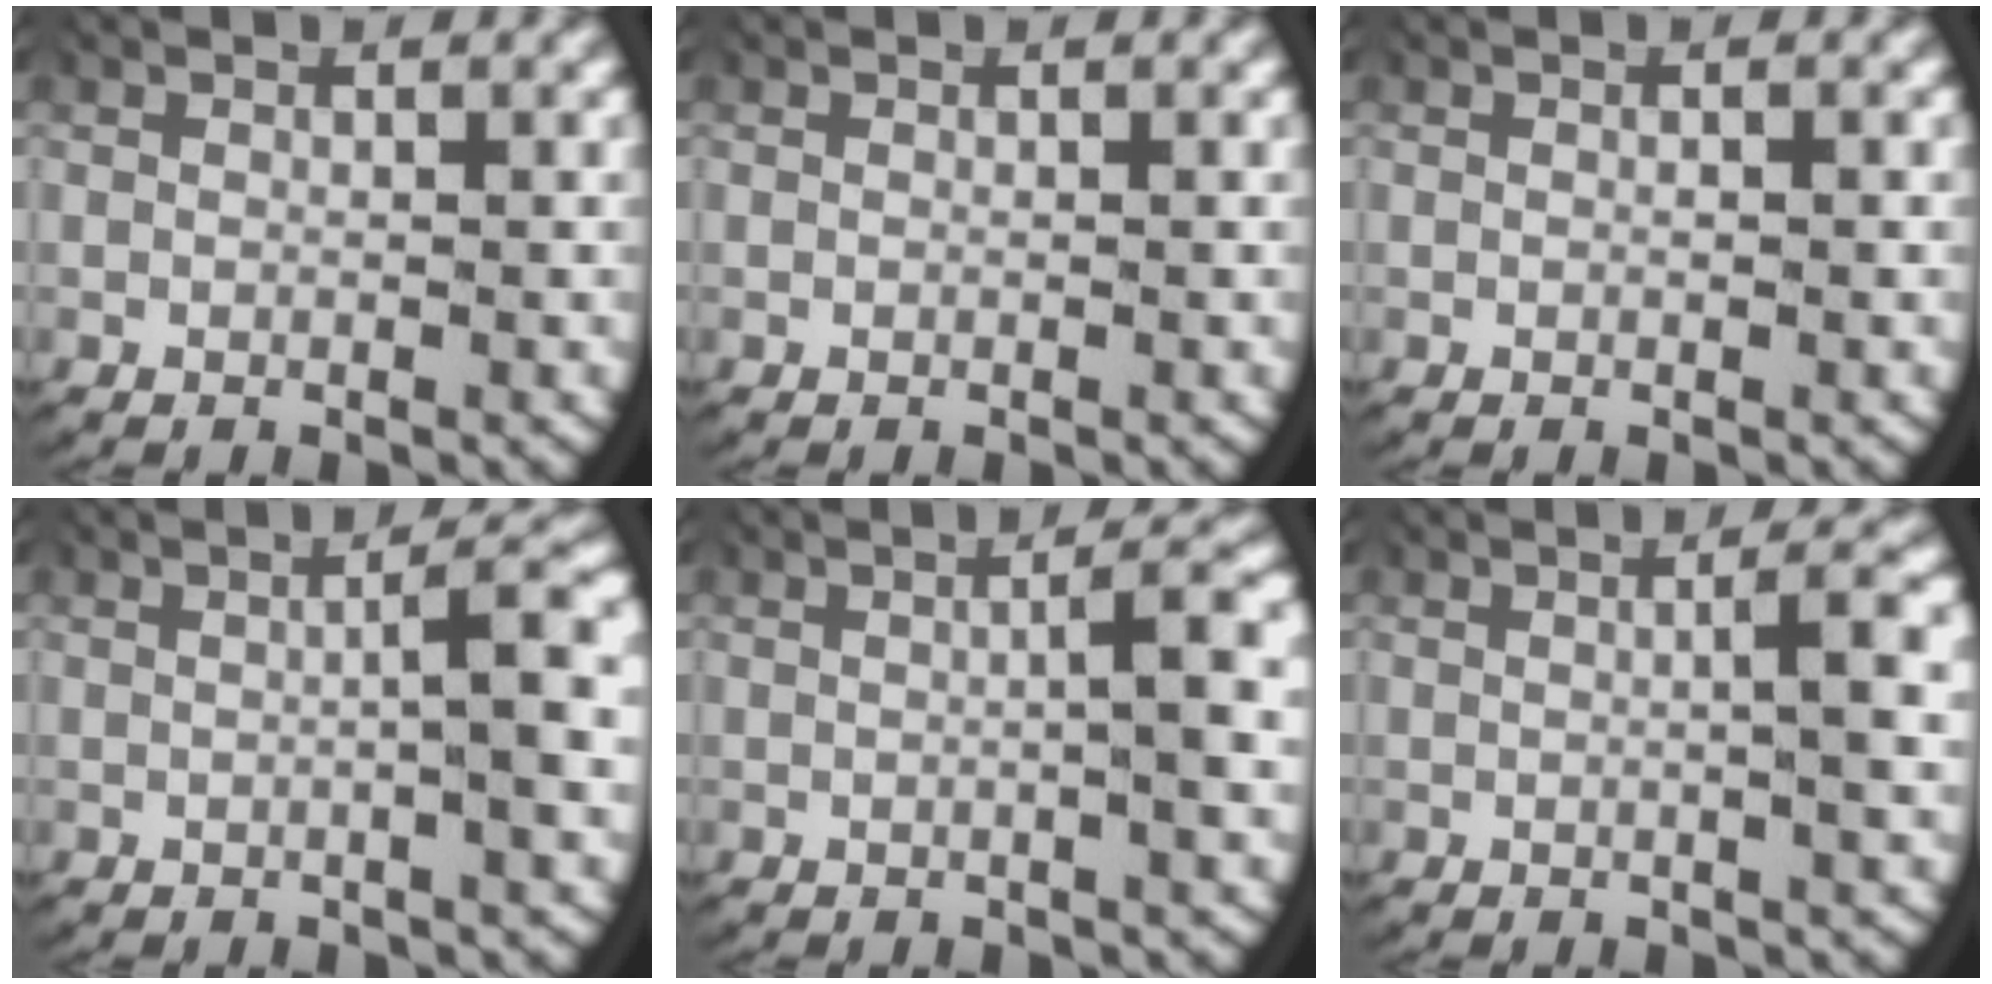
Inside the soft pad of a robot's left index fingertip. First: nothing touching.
{"total": 0.0}
{"total": 0.0}
{"total": 3.7, "force": [0.4, 0.5, 3.6], "torque": [-0.054, 0.008, 0.007]}
{"total": 3.2, "force": [0.4, 0.3, 3.2], "torque": [-0.048, 0.006, 0.007]}
{"total": 2.7, "force": [0.5, 0.1, 2.7], "torque": [-0.041, 0.004, 0.008]}